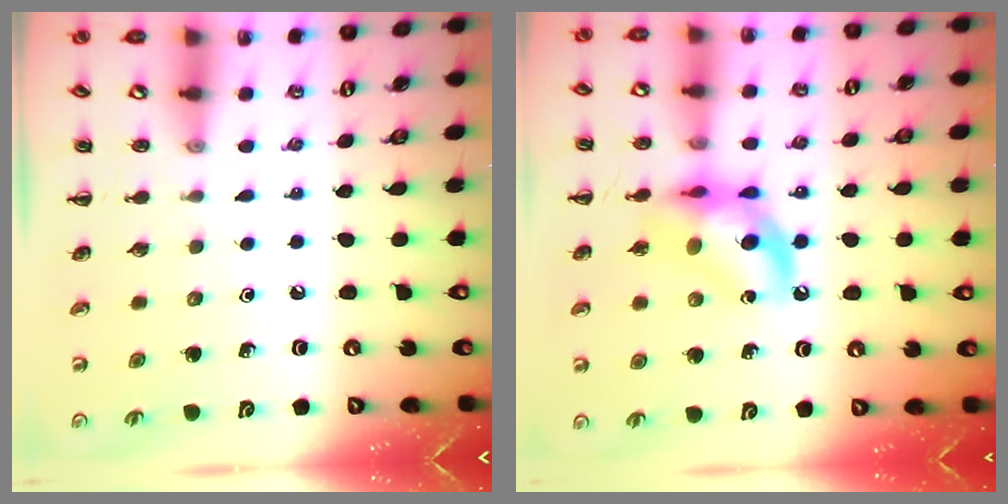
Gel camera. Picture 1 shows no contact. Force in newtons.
{"total": 12.2, "press": 11.9, "slide": 2.7}